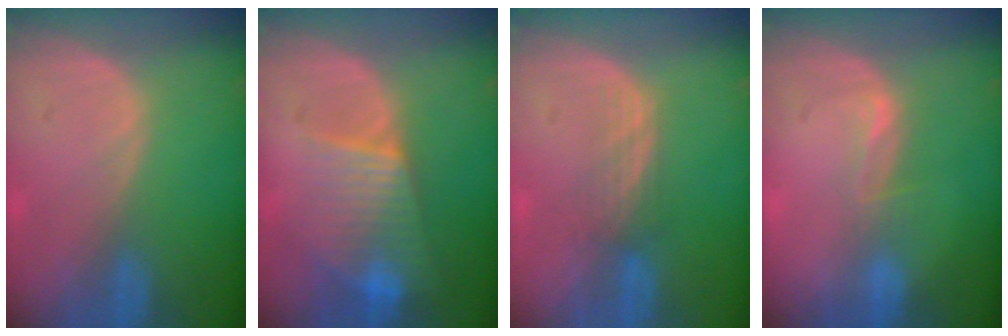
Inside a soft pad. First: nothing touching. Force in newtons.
{"total": 7.3, "press": 7.0, "slide": 2.2}
{"total": 3.1, "press": 2.6, "slide": 1.7}
{"total": 2.2, "press": 1.7, "slide": 1.4}